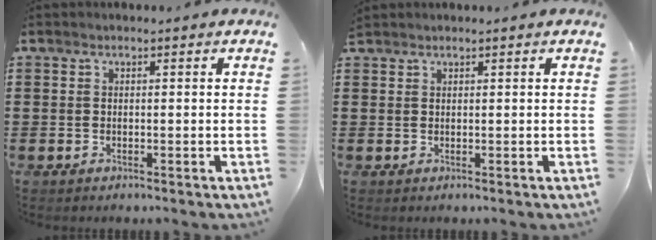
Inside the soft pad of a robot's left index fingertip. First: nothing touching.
{"total": 0.8, "force": [0.8, 0.0, 0.1], "torque": [-0.003, -0.001, 0.016]}